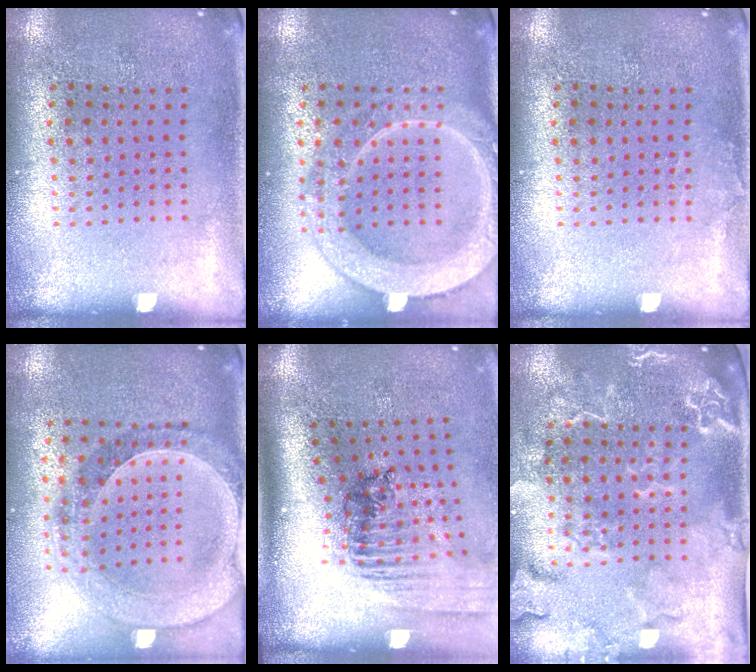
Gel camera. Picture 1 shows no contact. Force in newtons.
{"total": 4.1, "press": 4.1, "slide": 0.6}
{"total": 0.5, "press": 0.5, "slide": 0.1}
{"total": 1.5, "press": 1.5, "slide": 0.4}
{"total": 1.8, "press": 1.4, "slide": 1.2}
{"total": 2.8, "press": 2.5, "slide": 1.3}